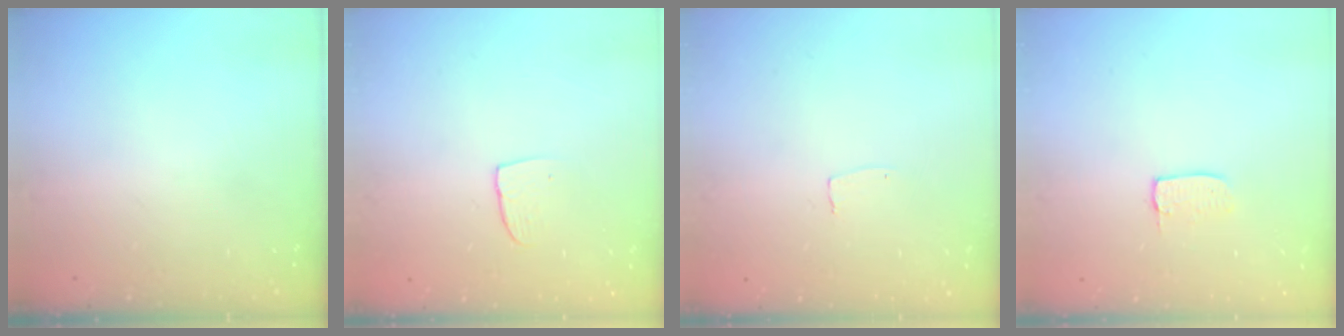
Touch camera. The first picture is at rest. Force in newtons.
{"total": 4.9, "press": 4.9, "slide": 0.4}
{"total": 3.0, "press": 3.0, "slide": 0.2}
{"total": 3.4, "press": 3.4, "slide": 0.1}